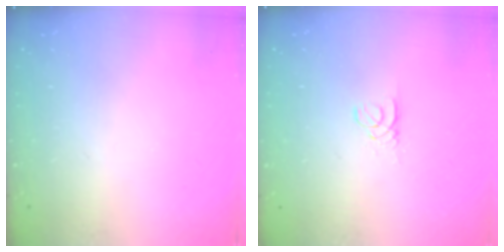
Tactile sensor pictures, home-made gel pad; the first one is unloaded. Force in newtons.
{"total": 1.8, "press": 1.8, "slide": 0.2}